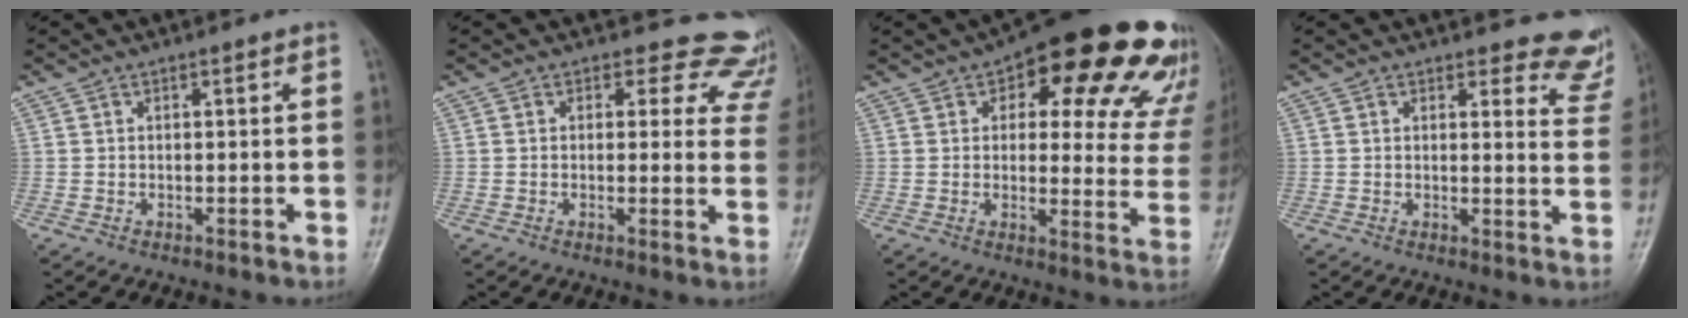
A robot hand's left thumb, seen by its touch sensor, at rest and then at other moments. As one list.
[{"total": 10.7, "force": [8.8, 5.7, 1.7], "torque": [0.042, -0.038, 0.060]}, {"total": 24.5, "force": [14.1, 10.3, 17.1], "torque": [-0.167, -0.032, 0.162]}, {"total": 8.4, "force": [8.0, 2.5, 0.2], "torque": [0.046, -0.072, 0.056]}]